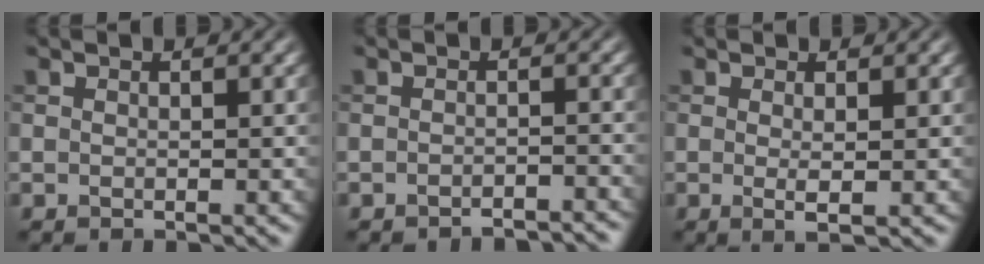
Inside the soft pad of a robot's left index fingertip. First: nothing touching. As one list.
[{"total": 2.8, "force": [-2.7, 0.2, 0.6], "torque": [0.001, 0.005, -0.036]}, {"total": 1.6, "force": [0.1, 0.2, 1.5], "torque": [-0.027, -0.006, 0.001]}]